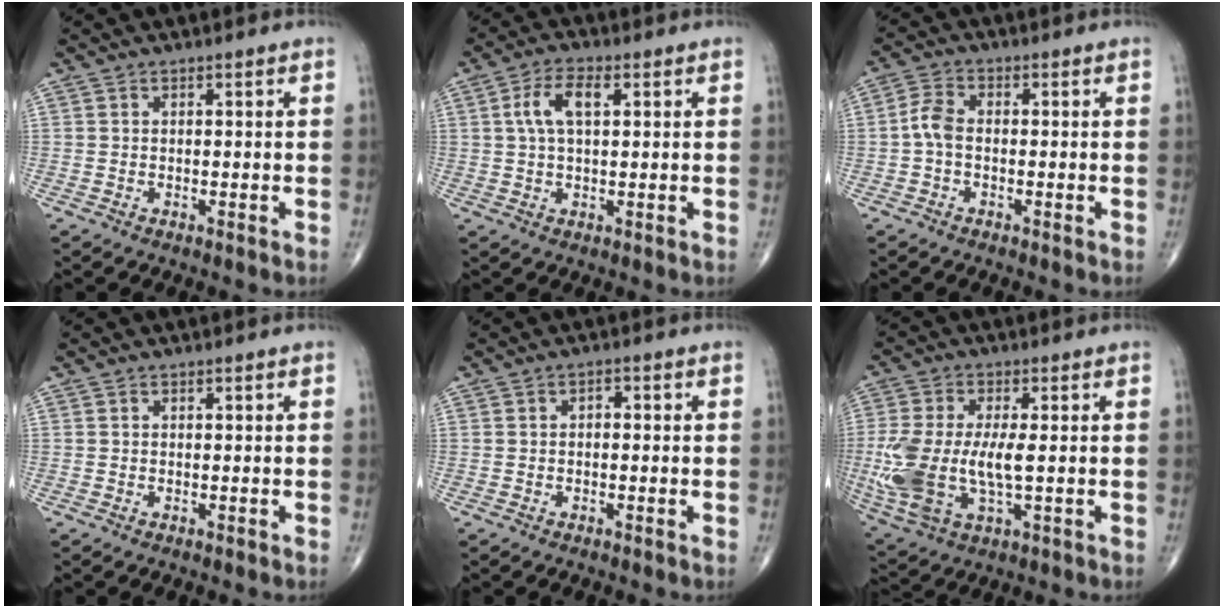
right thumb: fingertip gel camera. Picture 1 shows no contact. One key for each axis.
{"total": 6.3, "fx": 1.7, "fy": 2.9, "fz": 5.3, "tx": -0.112, "ty": 0.012, "tz": 0.032}
{"total": 3.9, "fx": -0.7, "fy": 2.3, "fz": 3.1, "tx": -0.066, "ty": 0.012, "tz": -0.021}
{"total": 0.0}
{"total": 1.2, "fx": -0.1, "fy": 0.8, "fz": 0.9, "tx": -0.006, "ty": 0.007, "tz": -0.007}
{"total": 14.9, "fx": -1.1, "fy": 6.6, "fz": 13.3, "tx": -0.311, "ty": -0.011, "tz": -0.011}